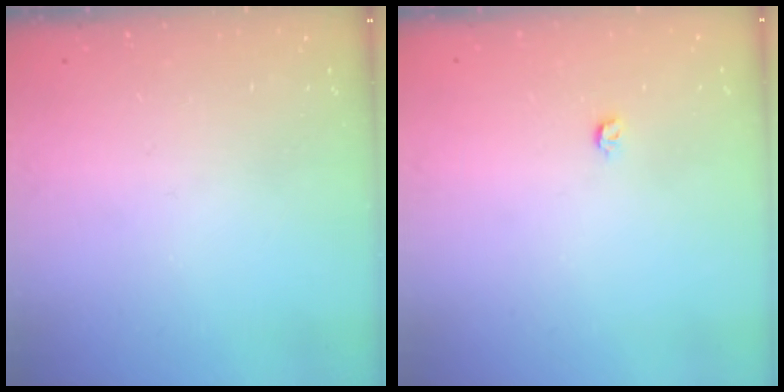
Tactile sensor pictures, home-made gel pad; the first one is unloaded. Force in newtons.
{"total": 3.2, "press": 3.2, "slide": 0.6}